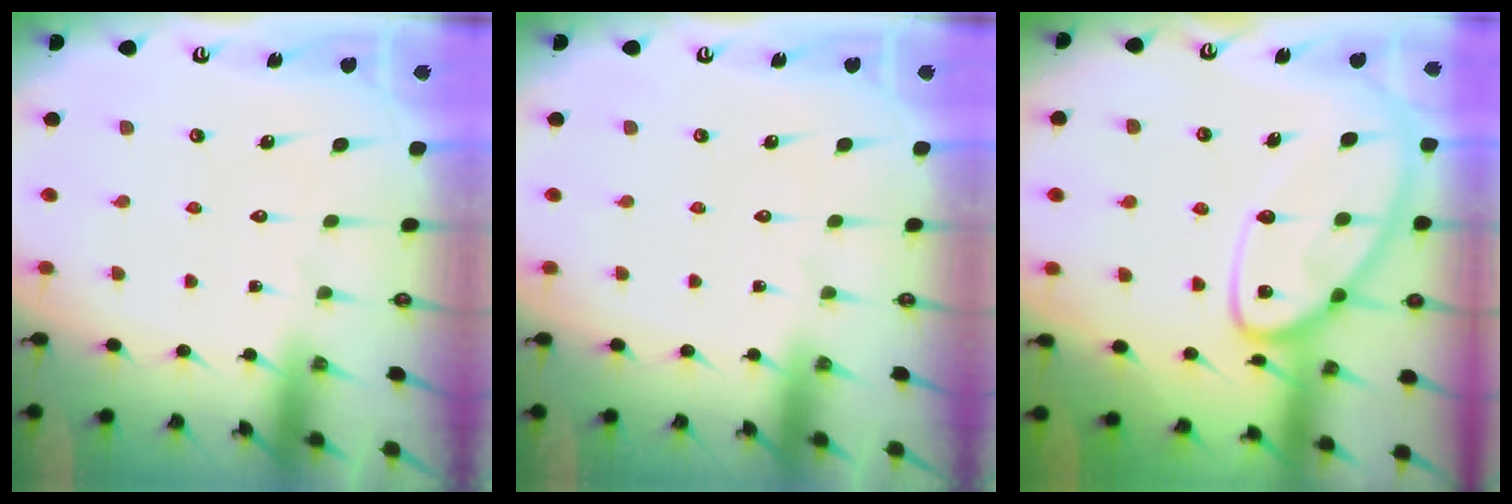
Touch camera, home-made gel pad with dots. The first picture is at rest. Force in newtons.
{"total": 0.0}
{"total": 14.6, "press": 14.6, "slide": 1.1}